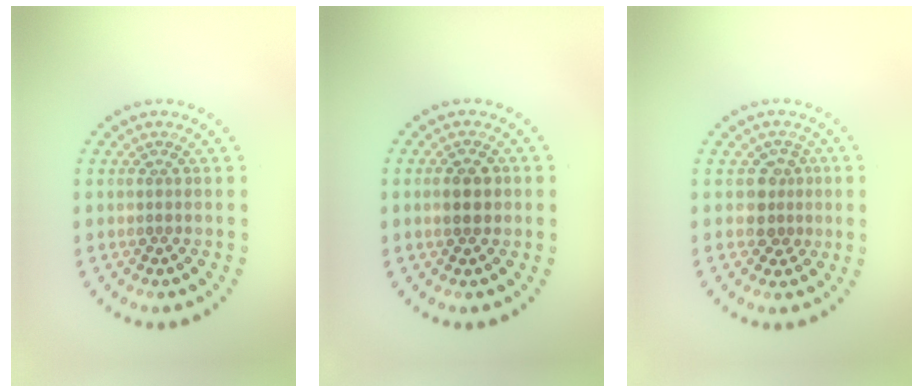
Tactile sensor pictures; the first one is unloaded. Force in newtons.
{"total": 2.4, "press": 2.4, "slide": 0.1}
{"total": 2.2, "press": 1.9, "slide": 1.2}